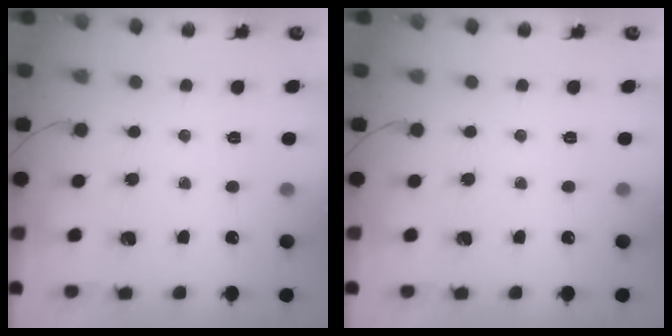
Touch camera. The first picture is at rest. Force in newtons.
{"total": 0.0}